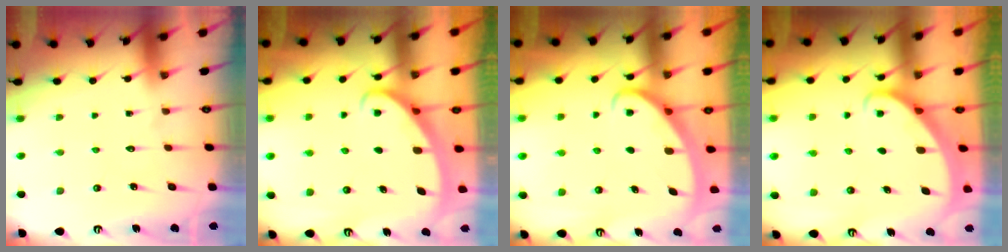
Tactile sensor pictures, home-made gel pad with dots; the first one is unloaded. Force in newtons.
{"total": 2.4, "press": 2.4, "slide": 0.4}
{"total": 3.0, "press": 3.0, "slide": 0.3}
{"total": 1.8, "press": 1.7, "slide": 0.0}